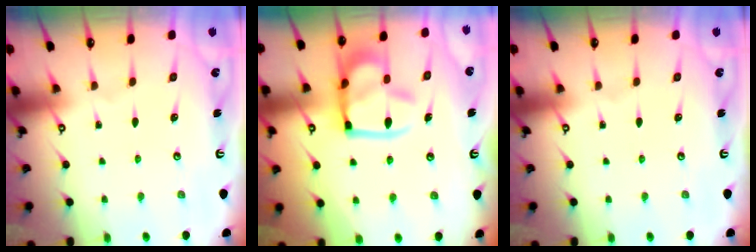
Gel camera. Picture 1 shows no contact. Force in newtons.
{"total": 15.8, "press": 15.6, "slide": 1.9}
{"total": 0.0}